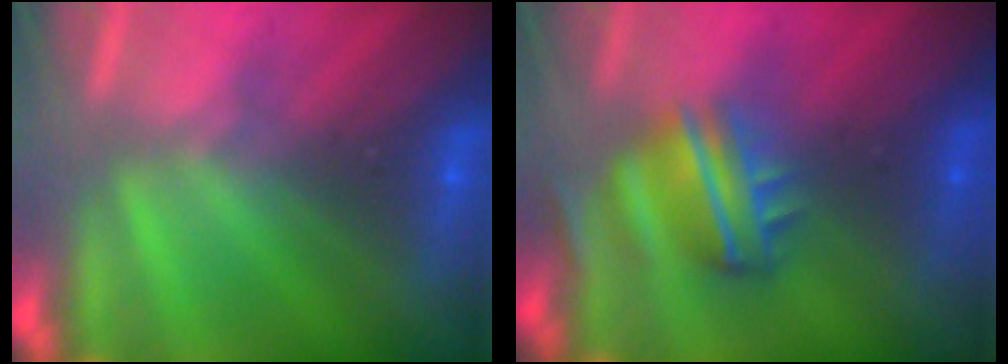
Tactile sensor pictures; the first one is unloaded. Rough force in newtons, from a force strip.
{"total": 4.2}